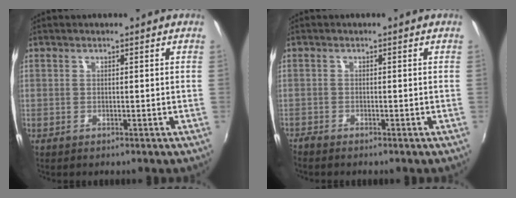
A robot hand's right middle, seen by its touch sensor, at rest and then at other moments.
{"total": 1.3, "force": [-1.2, 0.1, 0.3], "torque": [-0.009, -0.006, -0.026]}